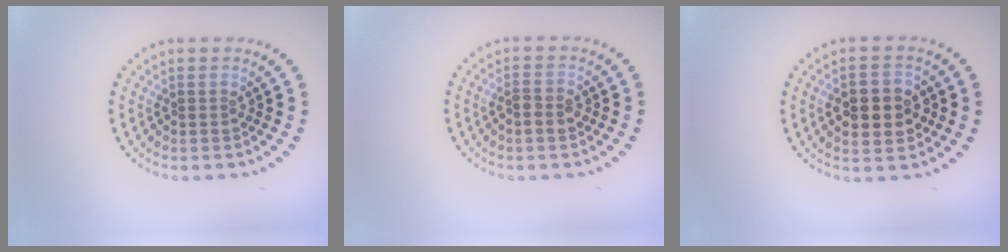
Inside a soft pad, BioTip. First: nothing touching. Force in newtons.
{"total": 1.6, "press": 1.6, "slide": 0.2}
{"total": 4.3, "press": 4.3, "slide": 0.3}